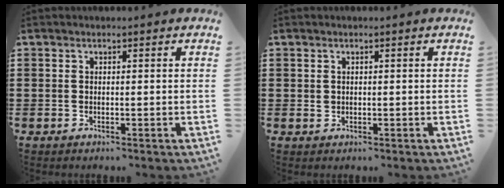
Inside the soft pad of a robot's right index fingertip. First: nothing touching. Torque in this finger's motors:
{"motor_torque": [-0.28, 0.31, 0.00, 0.01]}